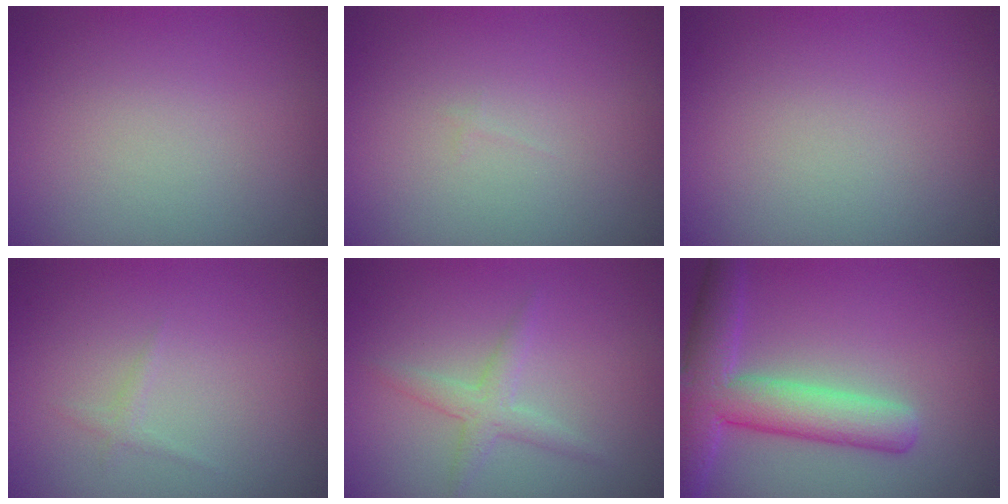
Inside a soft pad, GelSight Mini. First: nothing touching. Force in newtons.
{"total": 0.0}
{"total": 0.0}
{"total": 0.6, "press": 0.6, "slide": 0.0}
{"total": 1.9, "press": 1.9, "slide": 0.0}
{"total": 6.7, "press": 6.7, "slide": 0.4}